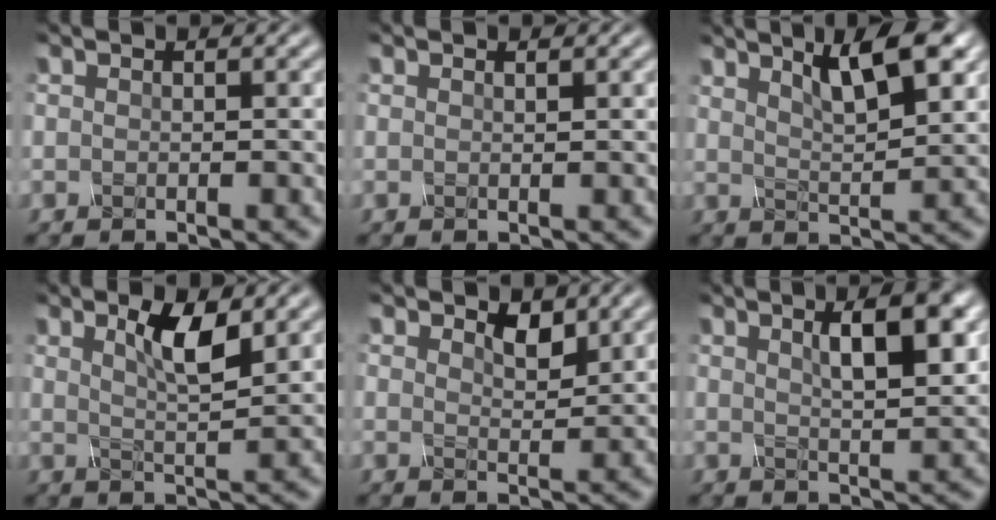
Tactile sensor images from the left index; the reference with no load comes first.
{"total": 0.0}
{"total": 5.3, "force": [3.3, 0.9, 4.1], "torque": [-0.055, 0.020, 0.062]}
{"total": 2.7, "force": [1.3, 0.0, 2.3], "torque": [-0.055, -0.001, 0.048]}
{"total": 1.1, "force": [1.0, -0.2, 0.0], "torque": [-0.014, -0.002, 0.043]}
{"total": 5.5, "force": [2.0, 1.1, 5.0], "torque": [-0.052, 0.023, 0.040]}